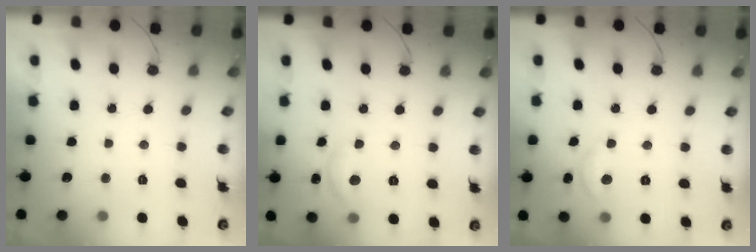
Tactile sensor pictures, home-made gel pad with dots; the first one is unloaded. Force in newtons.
{"total": 8.1, "press": 8.1, "slide": 0.5}
{"total": 5.2, "press": 5.2, "slide": 0.5}